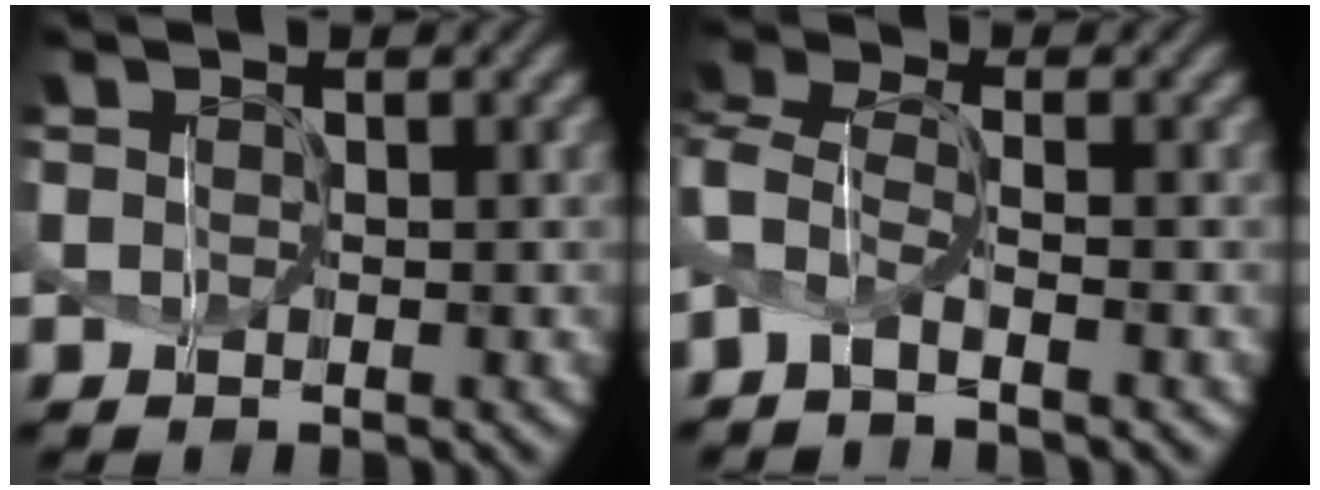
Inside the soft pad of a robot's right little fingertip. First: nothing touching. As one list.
[{"total": 2.8, "force": [-1.7, 0.6, 2.1], "torque": [-0.063, 0.000, -0.035]}]